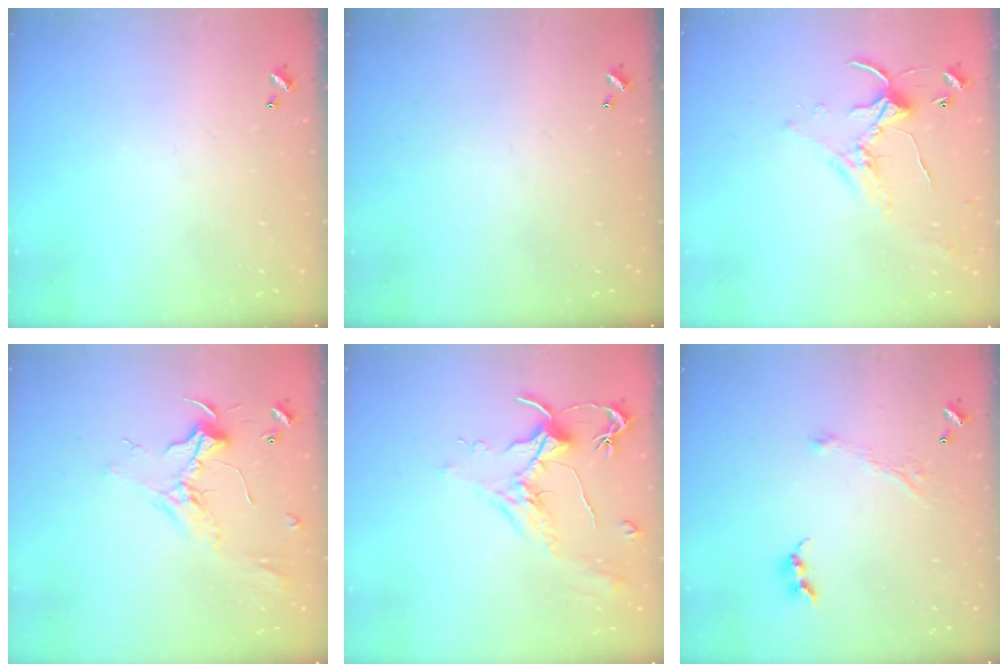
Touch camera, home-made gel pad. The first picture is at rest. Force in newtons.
{"total": 0.0}
{"total": 1.5, "press": 1.5, "slide": 0.3}
{"total": 2.3, "press": 2.2, "slide": 0.7}
{"total": 1.8, "press": 1.7, "slide": 0.8}
{"total": 2.9, "press": 2.8, "slide": 0.4}